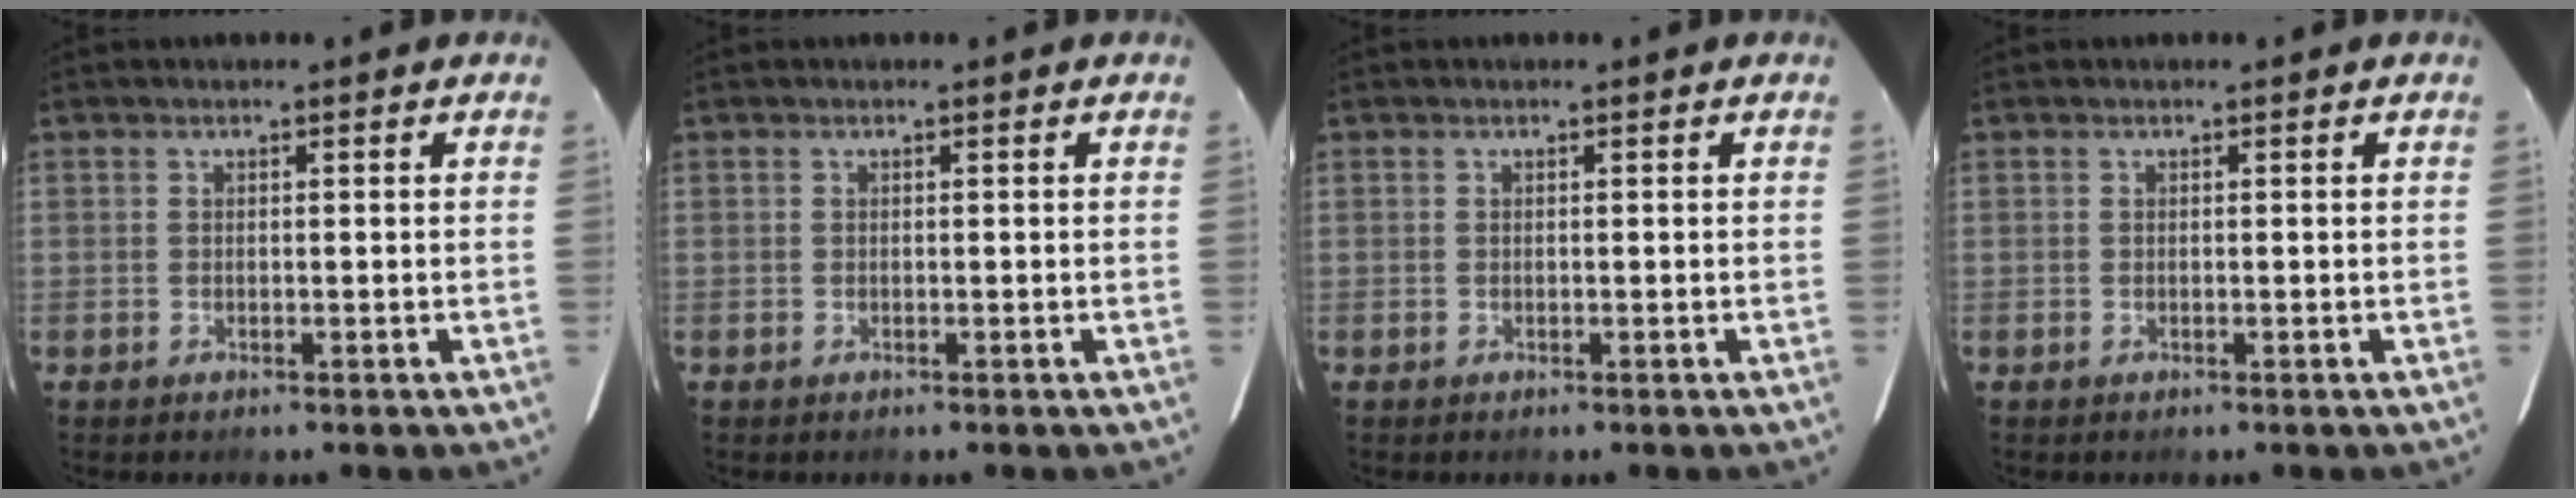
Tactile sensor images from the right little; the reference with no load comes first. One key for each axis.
{"total": 0.0}
{"total": 0.0}
{"total": 0.0}